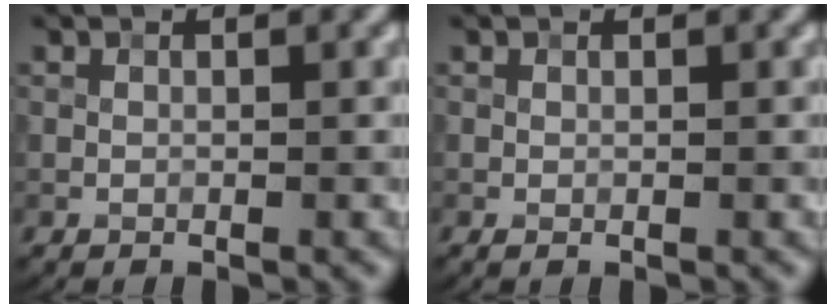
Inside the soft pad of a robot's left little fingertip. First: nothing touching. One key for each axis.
{"total": 0.0}